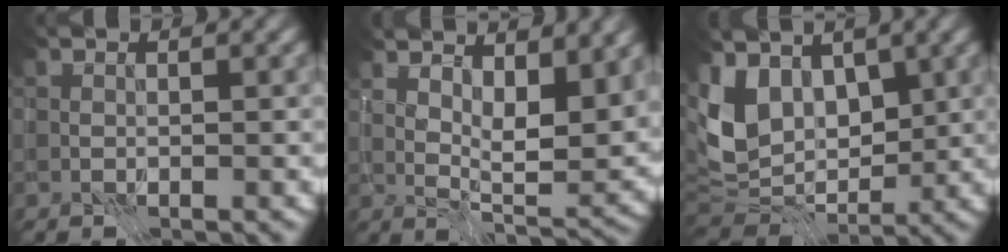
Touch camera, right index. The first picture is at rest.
{"total": 9.0, "force": [4.3, 3.2, 7.2], "torque": [-0.107, 0.001, 0.078]}
{"total": 8.4, "force": [3.0, 5.8, 5.2], "torque": [-0.113, -0.004, 0.061]}